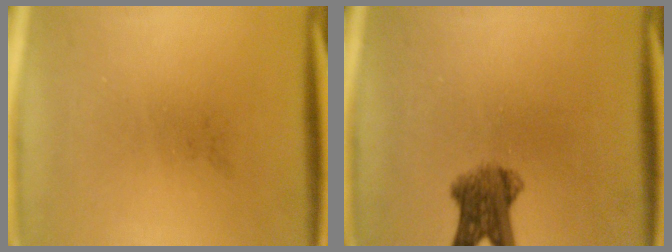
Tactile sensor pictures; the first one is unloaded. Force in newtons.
{"total": 5.7}